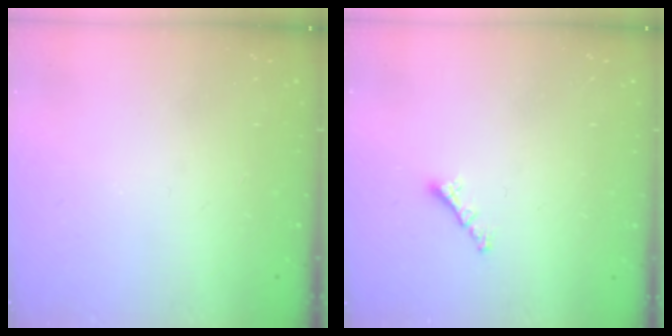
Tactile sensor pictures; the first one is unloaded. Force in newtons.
{"total": 0.6, "press": 0.5, "slide": 0.4}